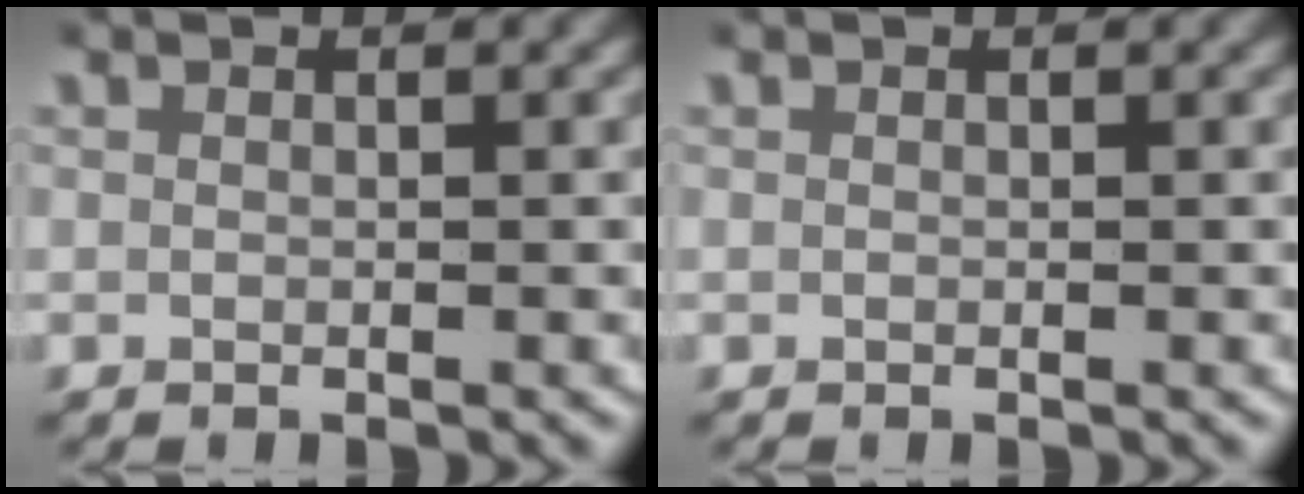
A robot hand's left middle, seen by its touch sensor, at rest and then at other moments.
{"total": 0.0}